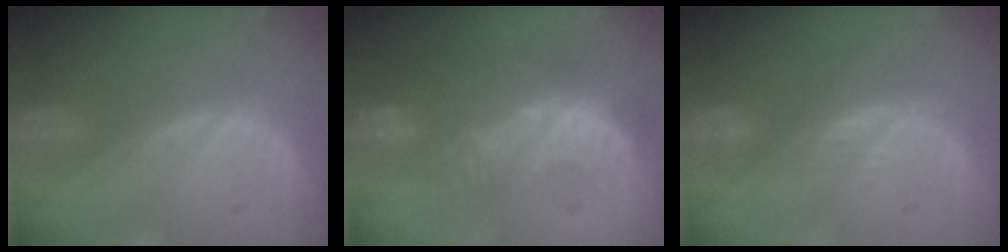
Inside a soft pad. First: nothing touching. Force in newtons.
{"total": 9.4, "press": 8.7, "slide": 3.6}
{"total": 2.5, "press": 2.1, "slide": 1.4}